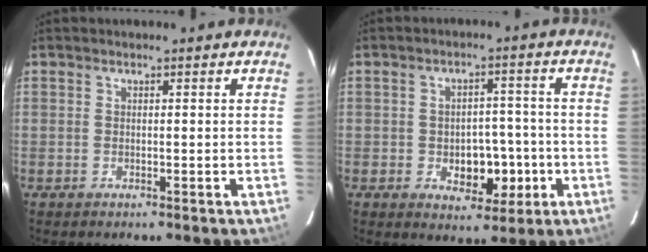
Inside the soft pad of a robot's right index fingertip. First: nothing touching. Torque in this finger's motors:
{"motor_torque": [0.31, 0.09, 0.14, 0.05]}